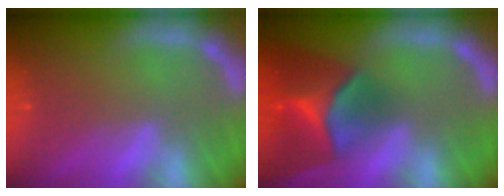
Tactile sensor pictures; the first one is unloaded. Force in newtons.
{"total": 9.4}